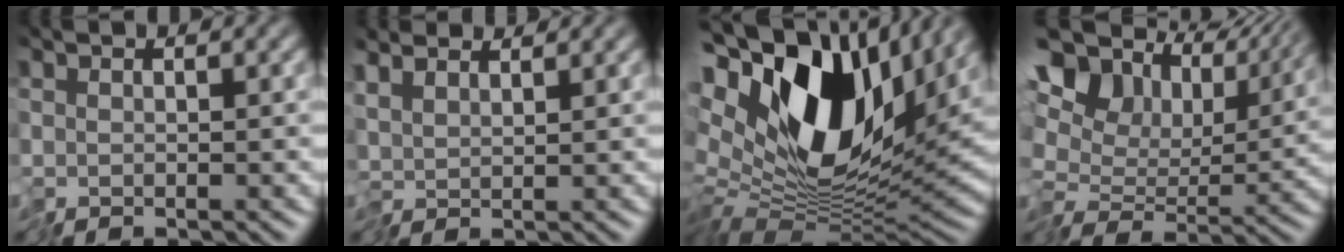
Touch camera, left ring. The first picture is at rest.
{"total": 3.0, "force": [2.5, 1.1, 1.3], "torque": [-0.035, 0.012, 0.039]}
{"total": 15.6, "force": [2.2, 9.5, 12.2], "torque": [-0.227, 0.006, 0.031]}
{"total": 12.1, "force": [4.3, 8.3, 7.7], "torque": [-0.176, 0.016, 0.078]}